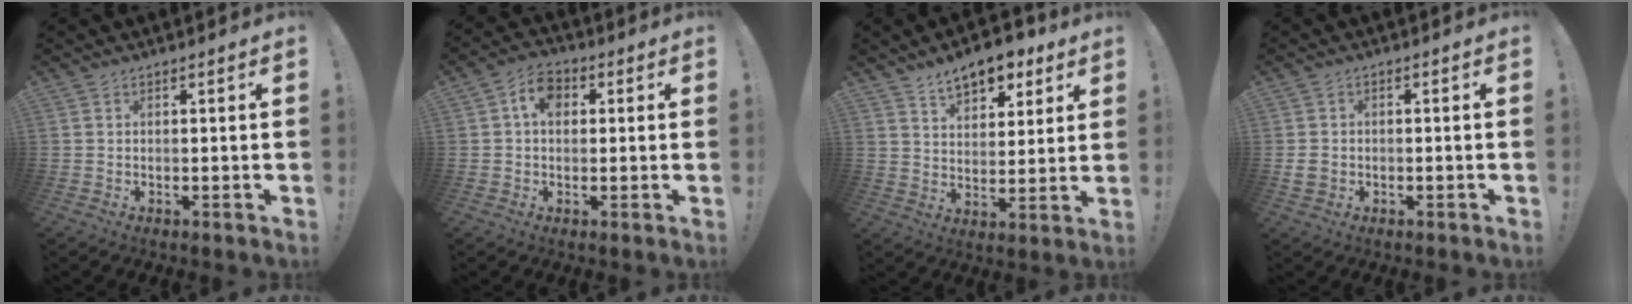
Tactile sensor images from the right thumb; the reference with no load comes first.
{"total": 7.0, "force": [1.7, 4.9, 4.7], "torque": [-0.075, 0.006, 0.031]}
{"total": 10.9, "force": [7.4, 5.8, 5.4], "torque": [-0.076, -0.040, 0.136]}
{"total": 3.3, "force": [-1.0, 2.6, 1.7], "torque": [-0.028, 0.006, -0.018]}